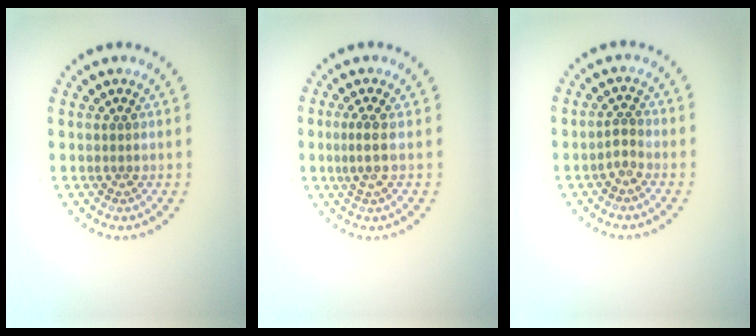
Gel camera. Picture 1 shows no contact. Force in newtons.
{"total": 2.0, "press": 1.4, "slide": 1.4}
{"total": 1.2, "press": 0.9, "slide": 0.7}